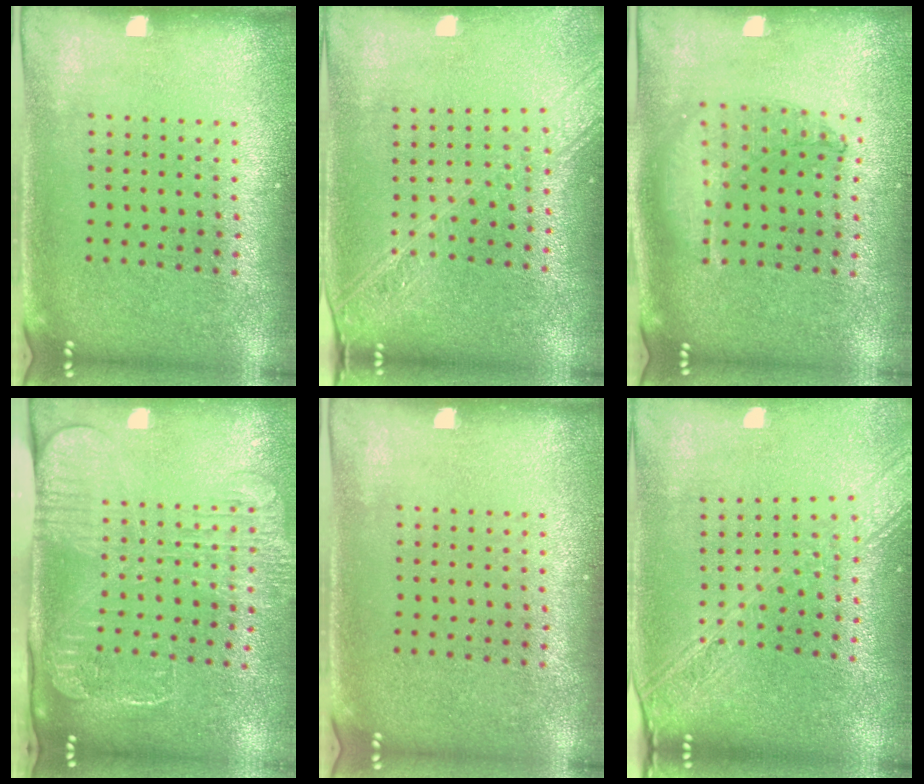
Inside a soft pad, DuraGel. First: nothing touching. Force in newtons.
{"total": 2.2, "press": 1.9, "slide": 1.2}
{"total": 0.9, "press": 0.9, "slide": 0.2}
{"total": 2.6, "press": 2.0, "slide": 1.7}
{"total": 0.0}
{"total": 2.3, "press": 1.9, "slide": 1.2}